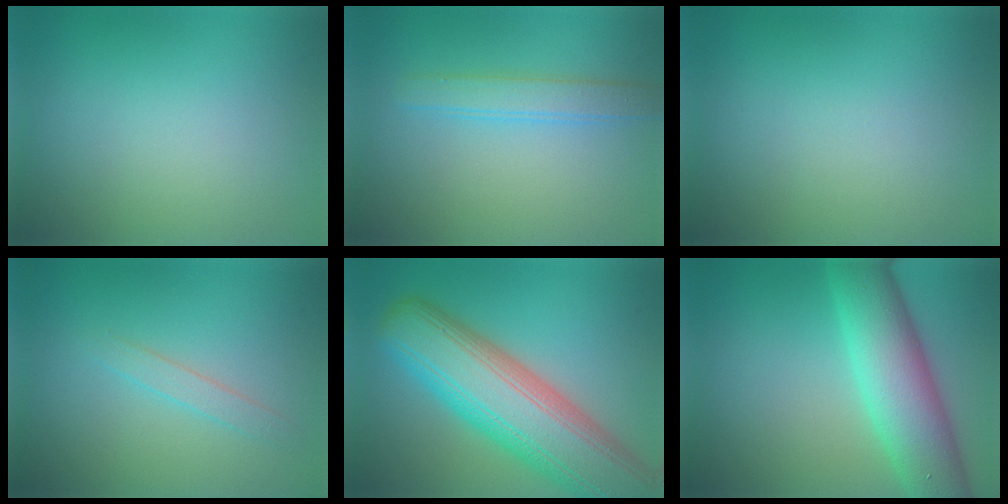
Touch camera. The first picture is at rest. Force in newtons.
{"total": 2.5, "press": 2.5, "slide": 0.1}
{"total": 0.0}
{"total": 1.3, "press": 1.3, "slide": 0.0}
{"total": 12.4, "press": 12.4, "slide": 0.7}
{"total": 8.7, "press": 8.7, "slide": 0.1}